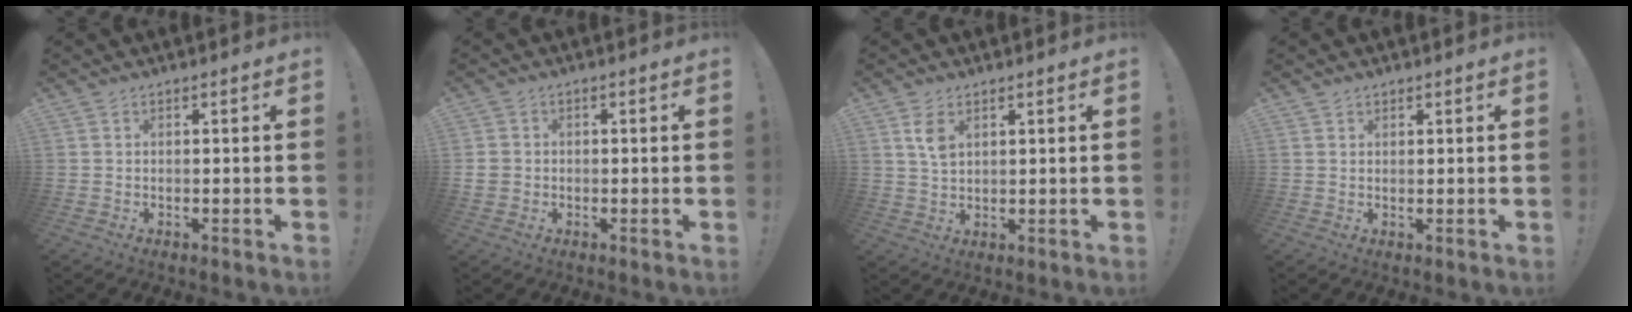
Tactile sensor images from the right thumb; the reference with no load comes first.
{"total": 2.8, "force": [-0.4, 2.6, 0.8], "torque": [-0.021, 0.004, -0.007]}
{"total": 4.9, "force": [2.3, 2.4, 3.6], "torque": [-0.052, -0.010, 0.040]}
{"total": 1.2, "force": [0.9, 0.8, 0.2], "torque": [-0.003, 0.000, 0.018]}